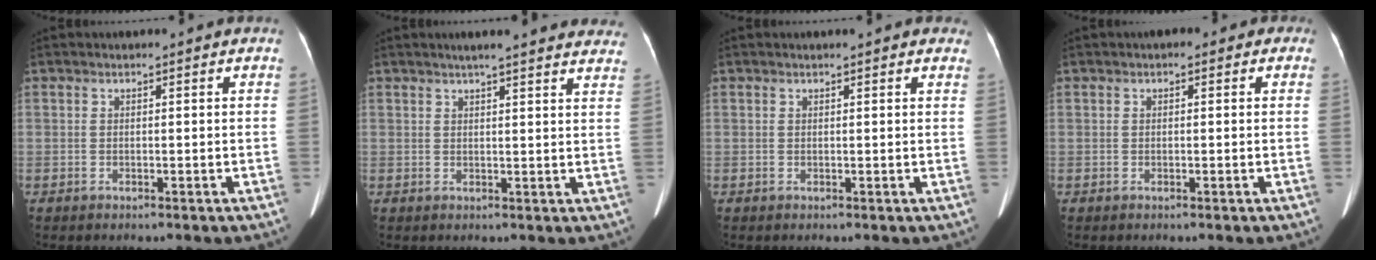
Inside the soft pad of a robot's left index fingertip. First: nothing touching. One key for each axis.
{"total": 16.8, "fx": 15.1, "fy": 2.0, "fz": 7.1, "tx": -0.078, "ty": 0.010, "tz": 0.167}
{"total": 4.1, "fx": 3.3, "fy": 1.1, "fz": 2.1, "tx": -0.016, "ty": 0.016, "tz": 0.028}
{"total": 1.4, "fx": 0.4, "fy": 1.0, "fz": 0.9, "tx": -0.006, "ty": 0.015, "tz": -0.005}